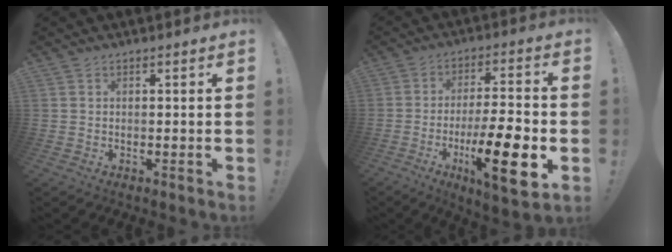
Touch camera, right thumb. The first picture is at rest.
{"total": 17.8, "force": [-5.9, 4.2, 16.2], "torque": [-0.254, 0.016, -0.090]}